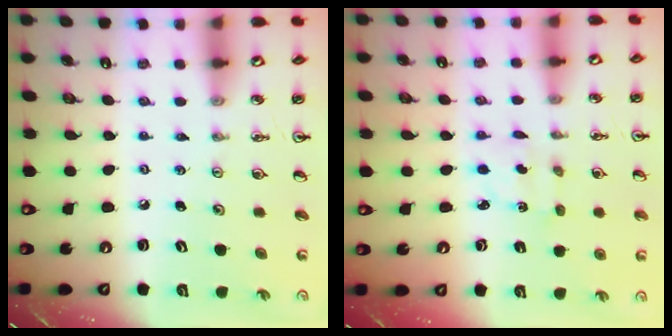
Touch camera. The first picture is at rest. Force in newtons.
{"total": 2.2, "press": 2.1, "slide": 0.6}